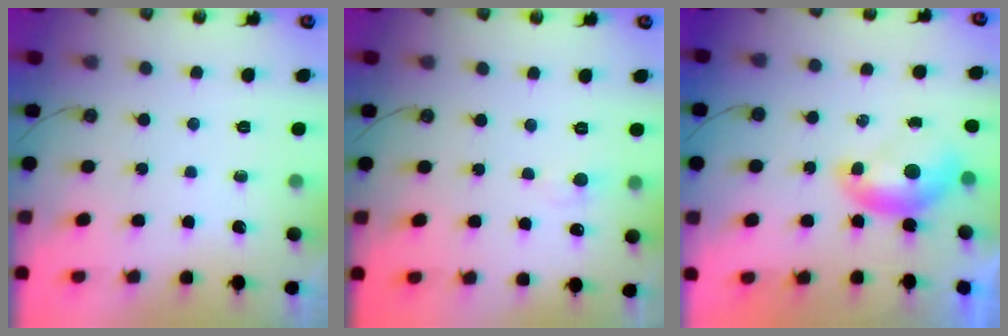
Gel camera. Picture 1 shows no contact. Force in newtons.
{"total": 0.0}
{"total": 0.0}